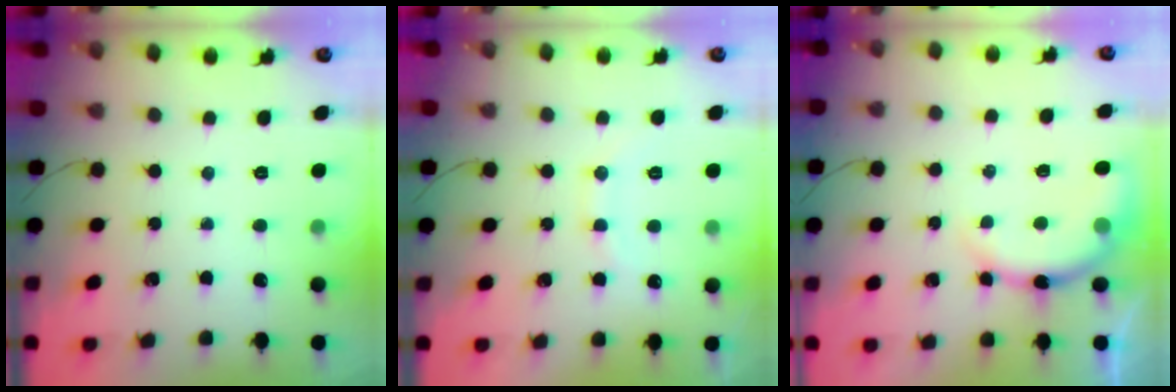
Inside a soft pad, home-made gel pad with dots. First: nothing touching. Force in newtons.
{"total": 8.9, "press": 8.9, "slide": 1.1}
{"total": 8.5, "press": 8.4, "slide": 1.6}